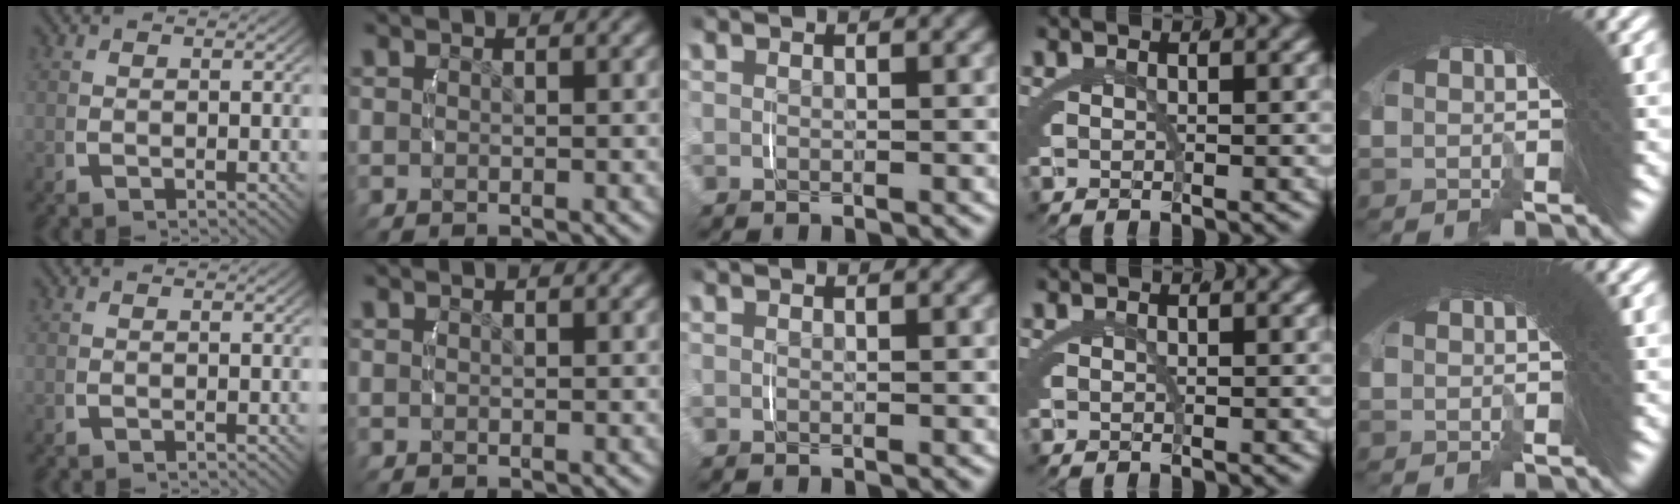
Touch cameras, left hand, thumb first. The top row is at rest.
{}